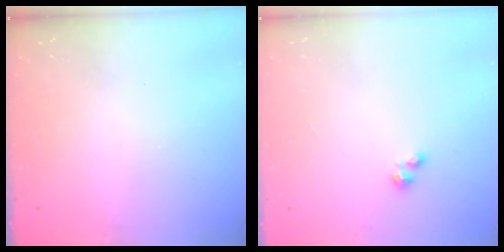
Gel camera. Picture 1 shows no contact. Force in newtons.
{"total": 1.9, "press": 1.8, "slide": 0.2}